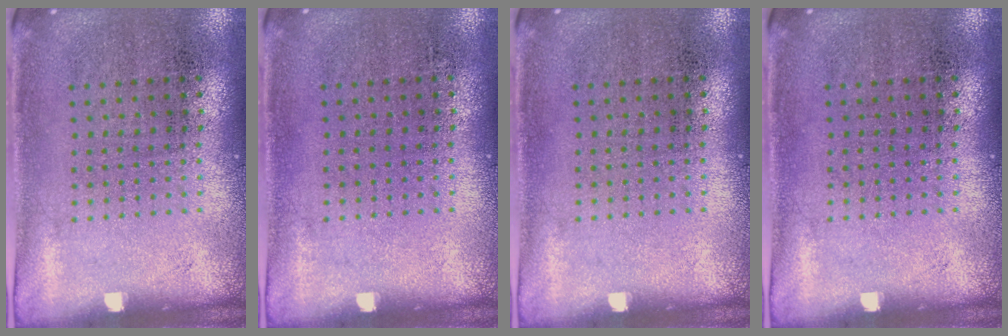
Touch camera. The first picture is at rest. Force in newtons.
{"total": 0.0}
{"total": 0.0}
{"total": 0.0}